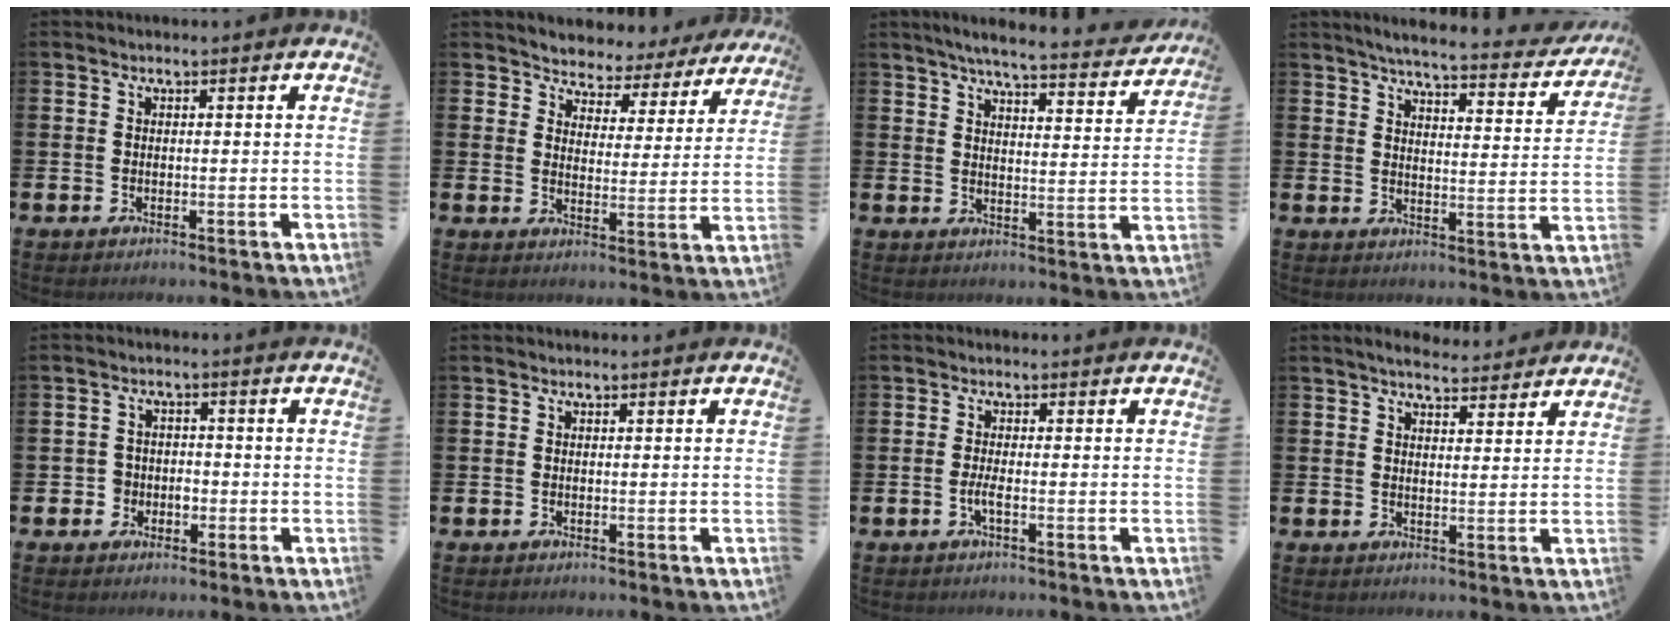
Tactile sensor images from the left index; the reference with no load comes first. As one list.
[{"total": 3.6, "force": [3.3, 1.5, -0.4], "torque": [-0.018, -0.035, 0.051]}, {"total": 5.9, "force": [5.4, 0.4, 2.3], "torque": [-0.048, -0.037, 0.088]}, {"total": 5.2, "force": [4.8, 0.3, 1.9], "torque": [-0.040, -0.040, 0.075]}, {"total": 2.4, "force": [-0.9, 2.2, 0.3], "torque": [-0.010, 0.002, -0.025]}, {"total": 0.0}, {"total": 1.4, "force": [-0.5, 0.2, 1.3], "torque": [-0.027, 0.001, -0.009]}, {"total": 4.4, "force": [4.2, 0.8, 1.1], "torque": [-0.017, -0.020, 0.073]}]